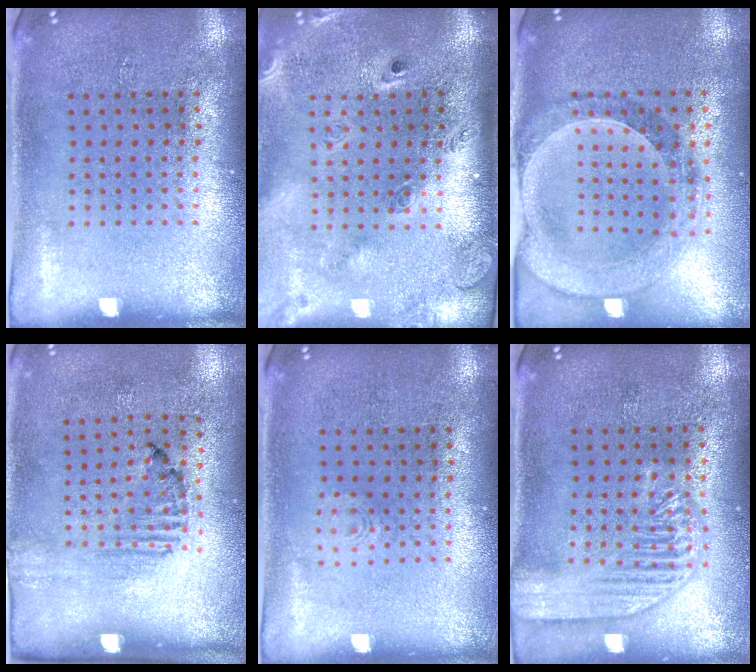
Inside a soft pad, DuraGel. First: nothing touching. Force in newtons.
{"total": 2.7, "press": 1.8, "slide": 1.9}
{"total": 1.5, "press": 1.5, "slide": 0.3}
{"total": 1.6, "press": 1.1, "slide": 1.2}
{"total": 0.8, "press": 0.8, "slide": 0.1}
{"total": 2.0, "press": 2.0, "slide": 0.2}